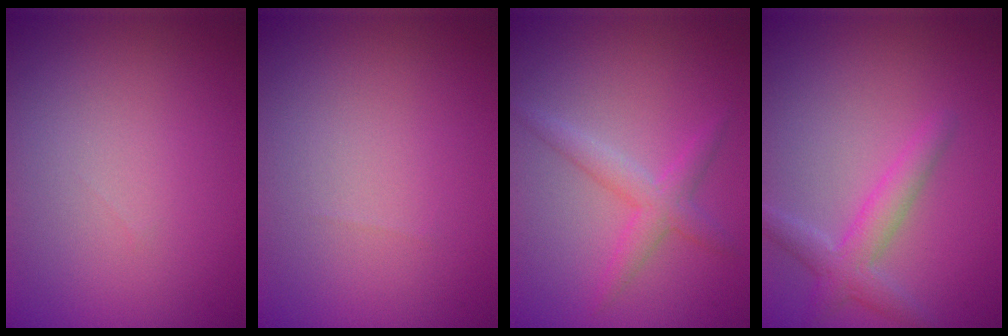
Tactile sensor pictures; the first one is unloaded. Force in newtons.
{"total": 0.0}
{"total": 2.5, "press": 2.5, "slide": 0.1}
{"total": 2.9, "press": 2.9, "slide": 0.1}